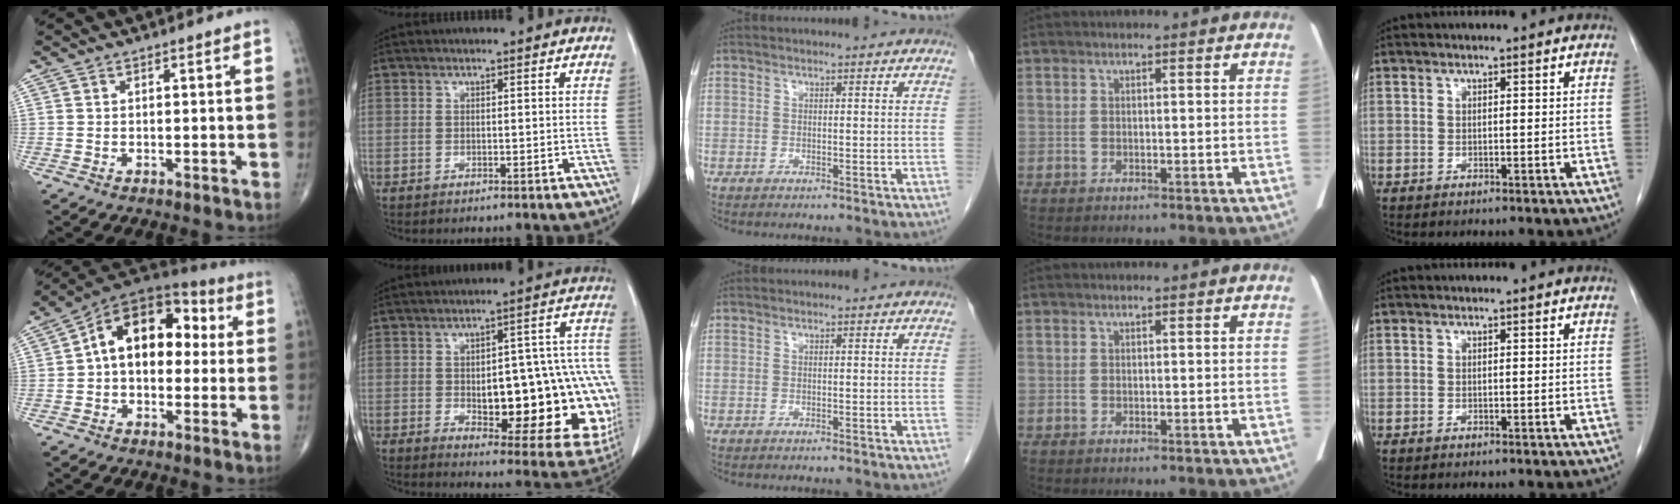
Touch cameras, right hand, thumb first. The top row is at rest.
{"thumb": {"total": 15.8, "force": [1.6, 10.3, 11.9], "torque": [-0.142, 0.046, 0.013]}, "index": {"total": 25.6, "force": [-3.5, 8.1, 24.0], "torque": [-0.216, 0.034, -0.016]}}